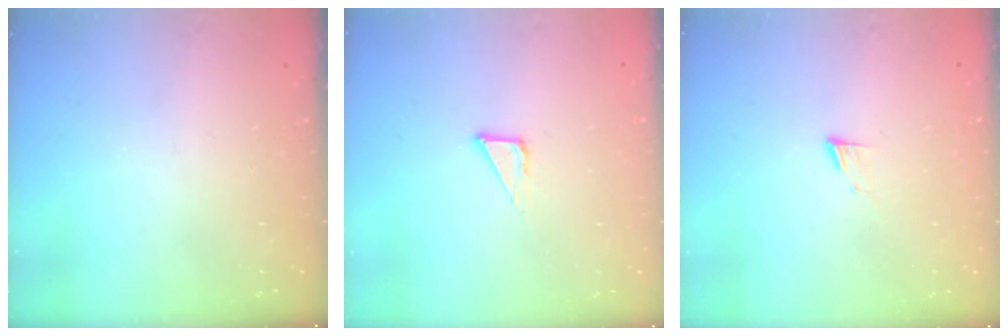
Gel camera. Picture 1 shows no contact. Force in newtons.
{"total": 3.3, "press": 3.3, "slide": 0.2}
{"total": 5.0, "press": 4.9, "slide": 0.5}